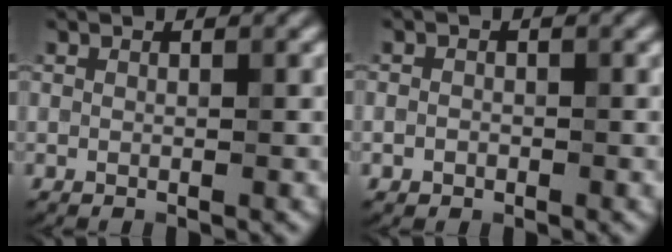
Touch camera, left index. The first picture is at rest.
{"total": 0.9, "force": [-0.4, 0.8, 0.3], "torque": [-0.002, -0.003, -0.009]}